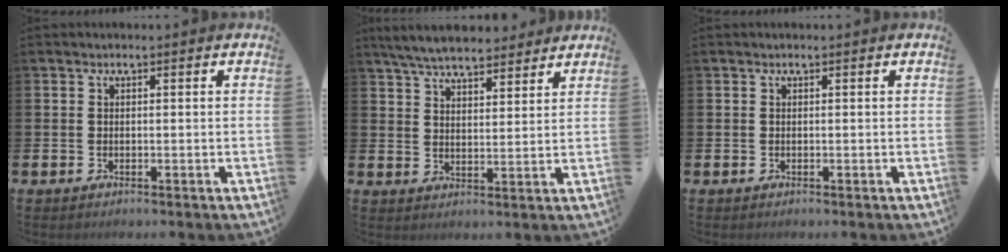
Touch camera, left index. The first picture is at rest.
{"total": 6.5, "force": [6.2, 1.2, 1.6], "torque": [-0.042, -0.026, 0.111]}
{"total": 0.0}